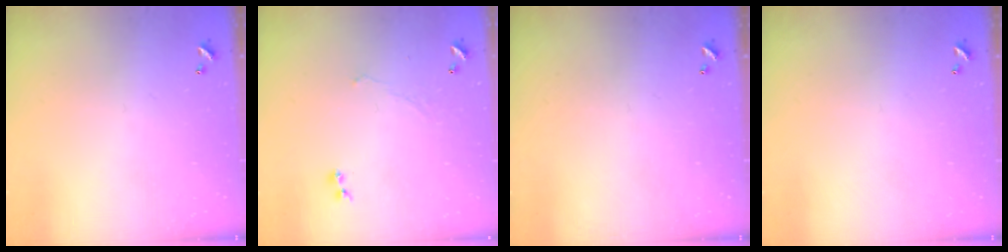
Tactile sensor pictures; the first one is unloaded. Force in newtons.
{"total": 1.5, "press": 1.4, "slide": 0.6}
{"total": 0.0}
{"total": 0.0}